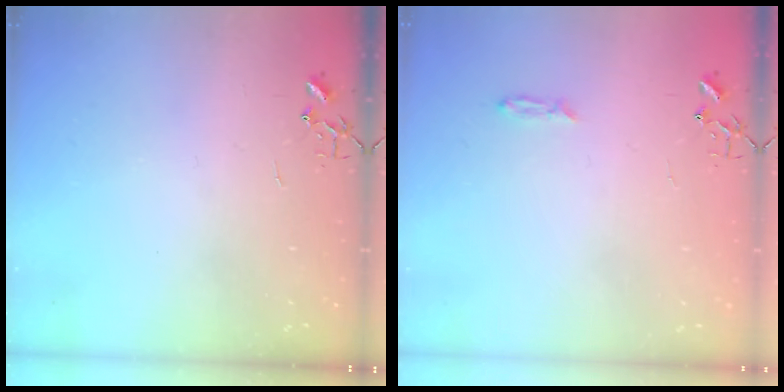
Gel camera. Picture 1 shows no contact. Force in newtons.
{"total": 3.7, "press": 3.6, "slide": 0.4}